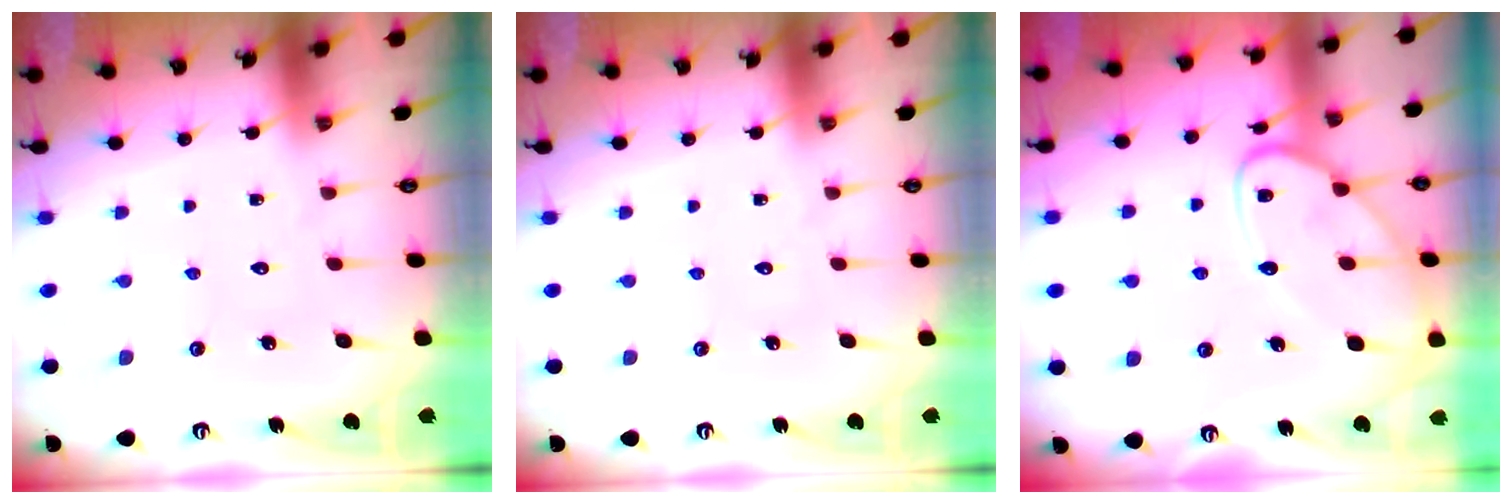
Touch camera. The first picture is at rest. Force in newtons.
{"total": 0.0}
{"total": 14.2, "press": 14.1, "slide": 1.0}